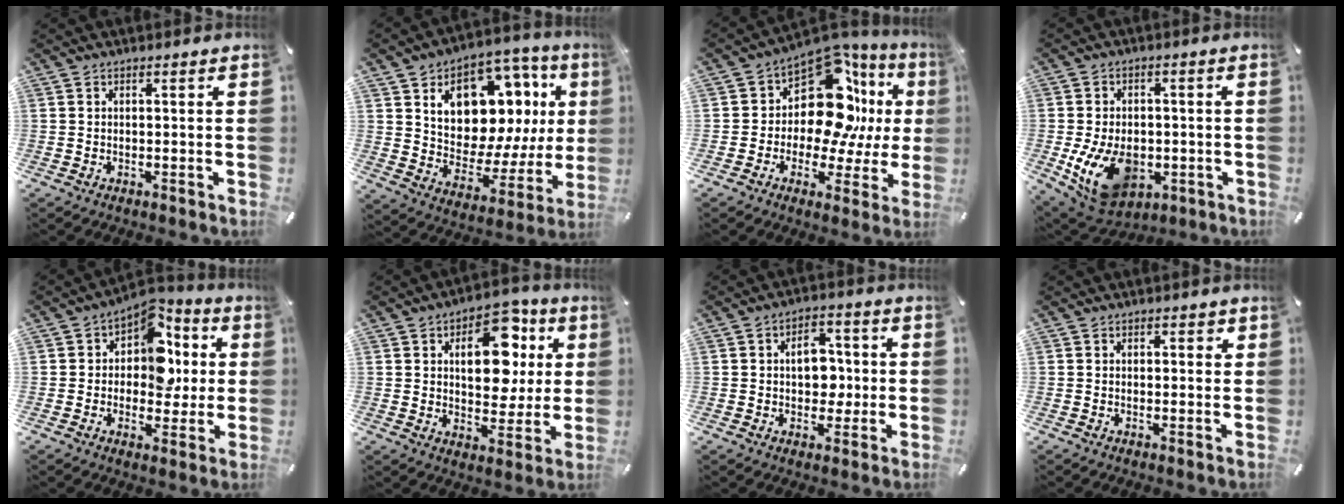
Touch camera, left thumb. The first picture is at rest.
{"total": 17.9, "force": [8.9, 11.4, 10.5], "torque": [-0.154, -0.065, 0.155]}
{"total": 16.2, "force": [5.1, 10.6, 11.1], "torque": [-0.185, -0.061, 0.084]}
{"total": 14.2, "force": [-3.6, 10.0, 9.5], "torque": [-0.176, 0.005, -0.057]}
{"total": 11.4, "force": [2.6, 8.9, 6.7], "torque": [-0.095, -0.024, 0.049]}
{"total": 16.0, "force": [4.7, 10.1, 11.5], "torque": [-0.153, -0.007, 0.077]}
{"total": 8.8, "force": [0.3, 6.4, 6.1], "torque": [-0.071, 0.001, 0.001]}
{"total": 1.3, "force": [0.5, 0.9, 0.8], "torque": [-0.001, -0.001, 0.004]}